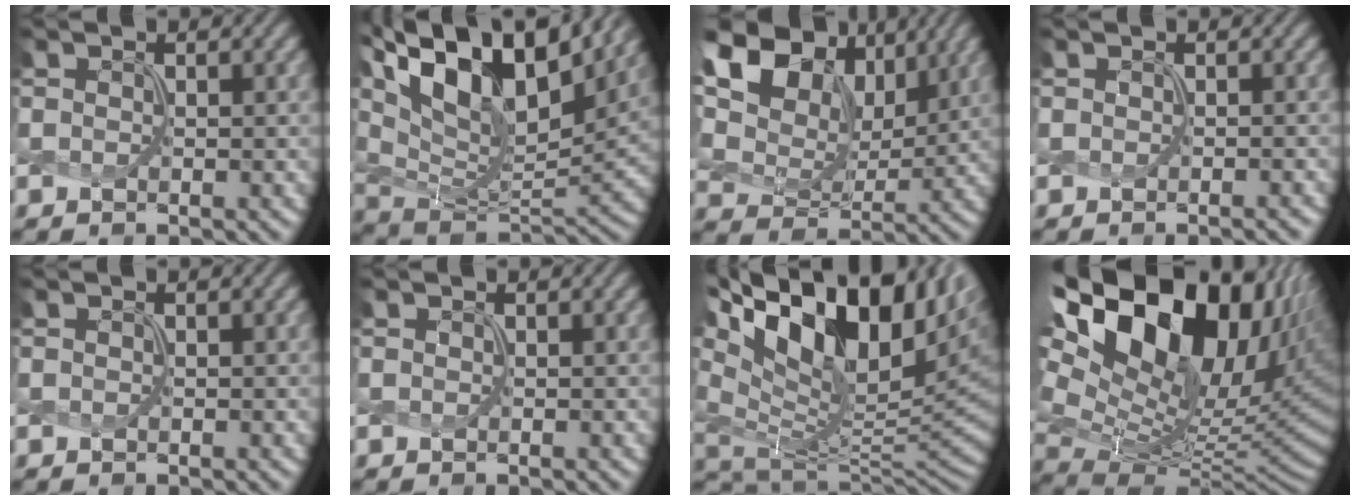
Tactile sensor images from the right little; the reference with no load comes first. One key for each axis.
{"total": 14.8, "fx": 8.2, "fy": 7.1, "fz": 10.0, "tx": -0.202, "ty": 0.028, "tz": 0.148}
{"total": 12.6, "fx": 6.0, "fy": 8.3, "fz": 7.4, "tx": -0.167, "ty": 0.026, "tz": 0.097}
{"total": 0.7, "fx": -0.4, "fy": 0.2, "fz": 0.5, "tx": 0.000, "ty": -0.004, "tz": -0.010}
{"total": 0.0}
{"total": 0.0}
{"total": 16.0, "fx": 6.1, "fy": 8.8, "fz": 11.9, "tx": -0.243, "ty": 0.016, "tz": 0.120}
{"total": 18.9, "fx": 6.0, "fy": 11.6, "fz": 13.6, "tx": -0.241, "ty": 0.014, "tz": 0.121}